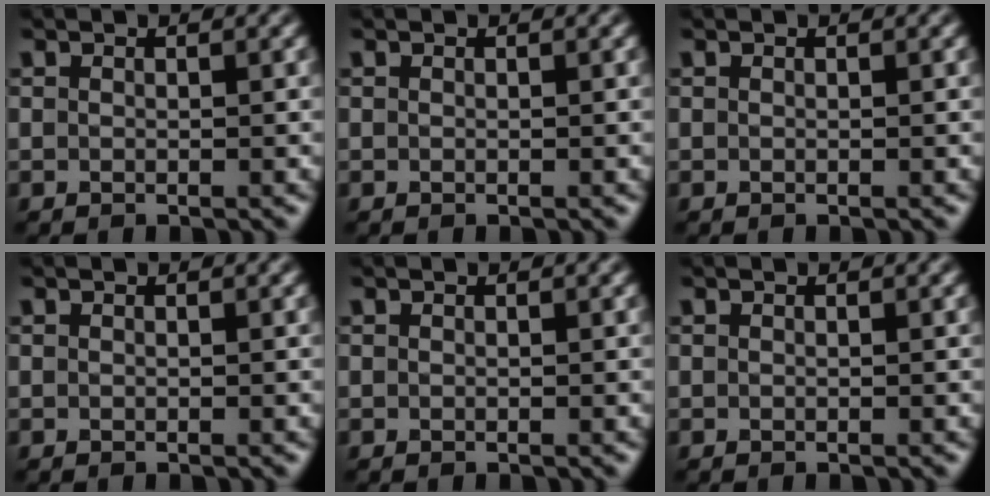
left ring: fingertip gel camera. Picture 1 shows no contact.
{"total": 0.0}
{"total": 0.0}
{"total": 0.0}
{"total": 0.0}
{"total": 0.0}